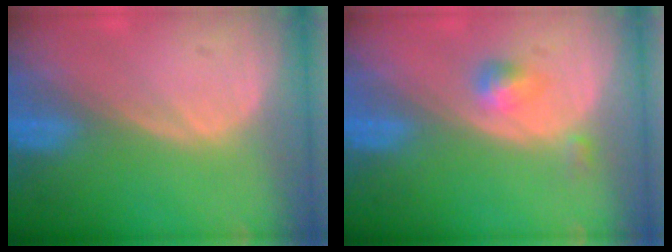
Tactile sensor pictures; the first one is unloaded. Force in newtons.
{"total": 2.6, "press": 2.4, "slide": 1.1}